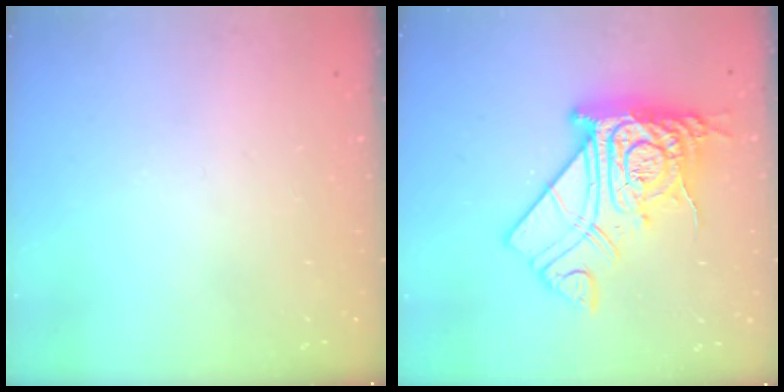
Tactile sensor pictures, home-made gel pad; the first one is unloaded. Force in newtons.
{"total": 22.6, "press": 22.5, "slide": 2.5}